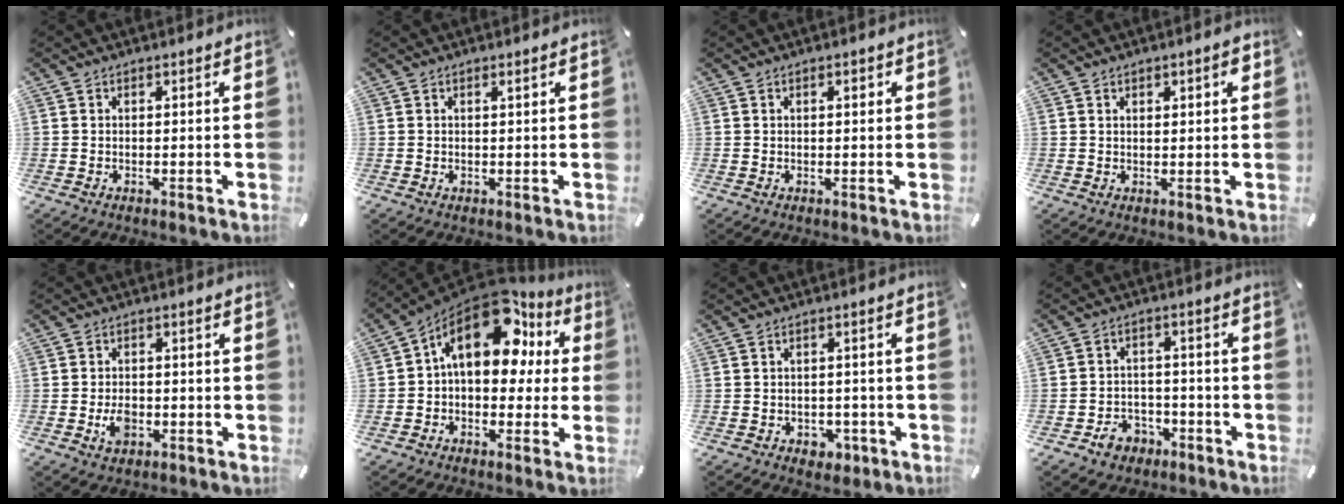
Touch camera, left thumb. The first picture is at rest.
{"total": 0.7, "force": [0.3, 0.1, 0.6], "torque": [-0.010, 0.000, 0.006]}
{"total": 1.4, "force": [0.4, 0.6, 1.2], "torque": [-0.016, 0.002, 0.003]}
{"total": 2.0, "force": [1.0, 0.8, 1.6], "torque": [-0.023, 0.000, 0.014]}
{"total": 4.4, "force": [-1.3, 3.0, 2.9], "torque": [-0.063, 0.003, -0.024]}
{"total": 18.4, "force": [8.1, 10.5, 12.7], "torque": [-0.199, -0.046, 0.140]}
{"total": 3.8, "force": [-1.4, 3.1, 1.8], "torque": [-0.021, 0.004, -0.025]}
{"total": 6.1, "force": [-3.1, 4.9, 1.9], "torque": [-0.042, 0.021, -0.056]}